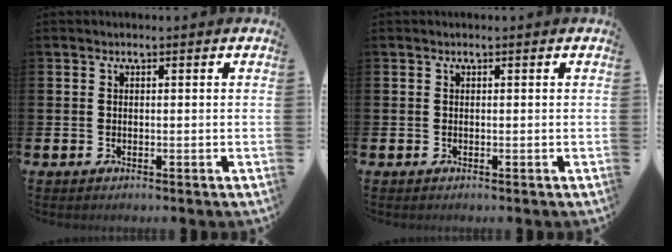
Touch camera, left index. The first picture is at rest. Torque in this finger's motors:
{"motor_torque": [0.00, 0.00, 0.00, 0.00]}